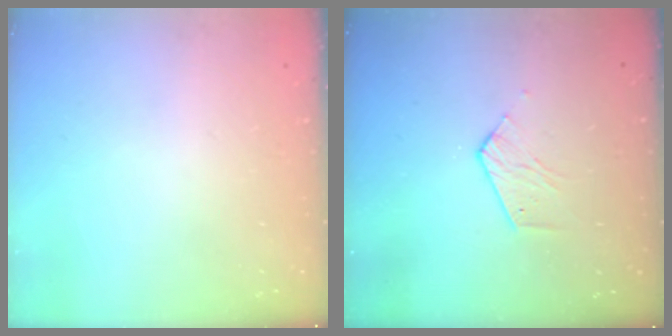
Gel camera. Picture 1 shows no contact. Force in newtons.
{"total": 3.6, "press": 3.6, "slide": 0.3}